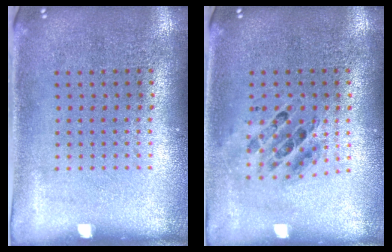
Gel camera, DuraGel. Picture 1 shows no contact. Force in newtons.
{"total": 0.8, "press": 0.7, "slide": 0.2}